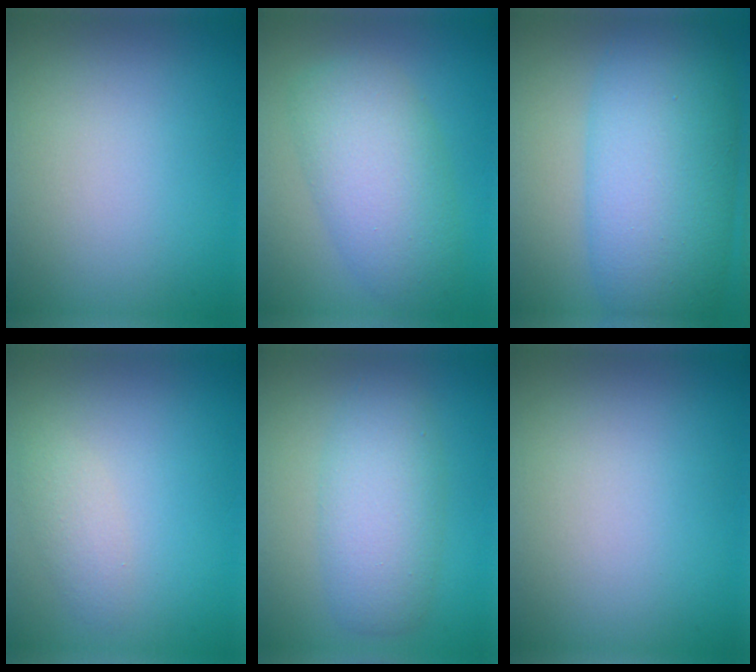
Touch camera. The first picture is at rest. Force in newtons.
{"total": 6.4, "press": 6.4, "slide": 0.1}
{"total": 10.6, "press": 10.6, "slide": 0.2}
{"total": 1.6, "press": 1.6, "slide": 0.1}
{"total": 4.8, "press": 4.8, "slide": 0.1}
{"total": 0.0}